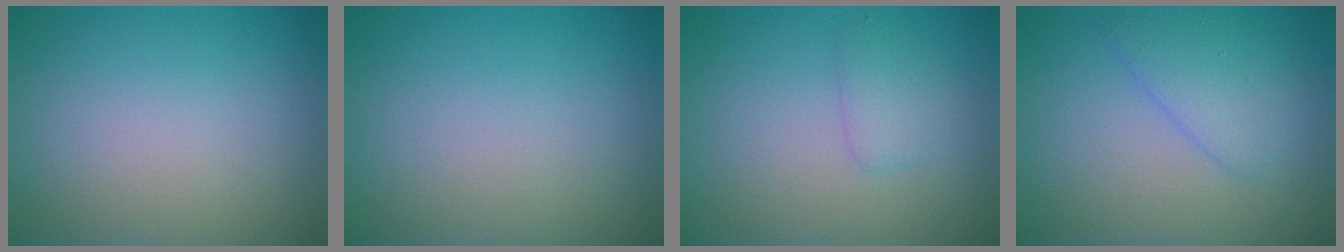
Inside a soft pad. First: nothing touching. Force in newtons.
{"total": 0.0}
{"total": 1.6, "press": 1.6, "slide": 0.1}
{"total": 3.0, "press": 3.0, "slide": 0.2}